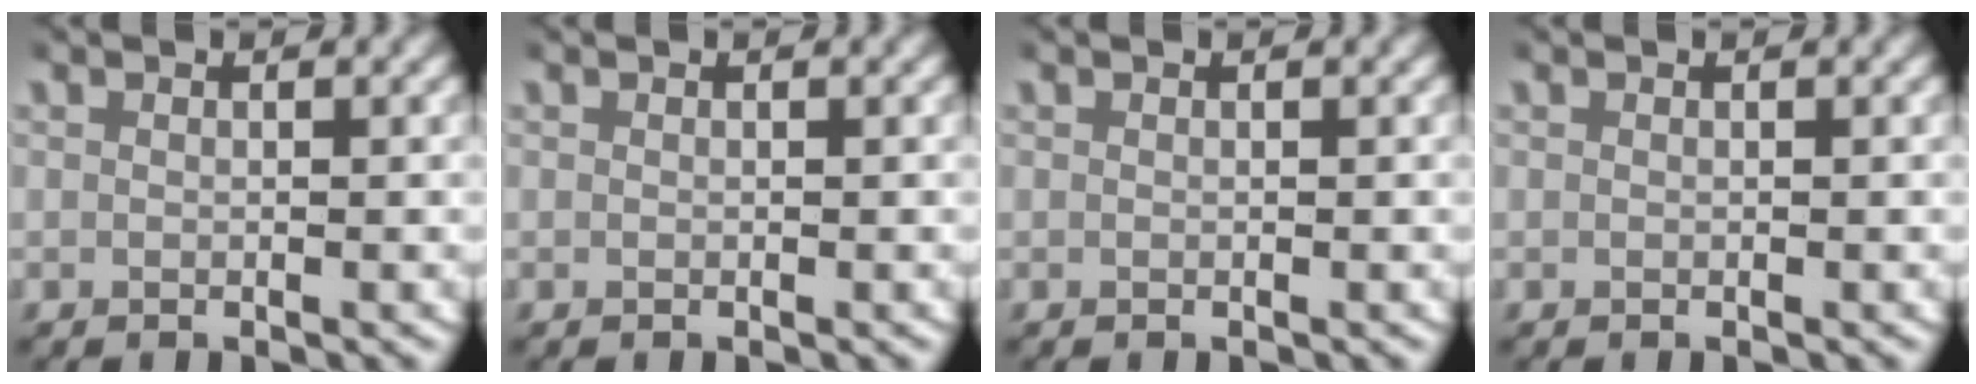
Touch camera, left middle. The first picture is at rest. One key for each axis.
{"total": 0.0}
{"total": 0.0}
{"total": 0.0}